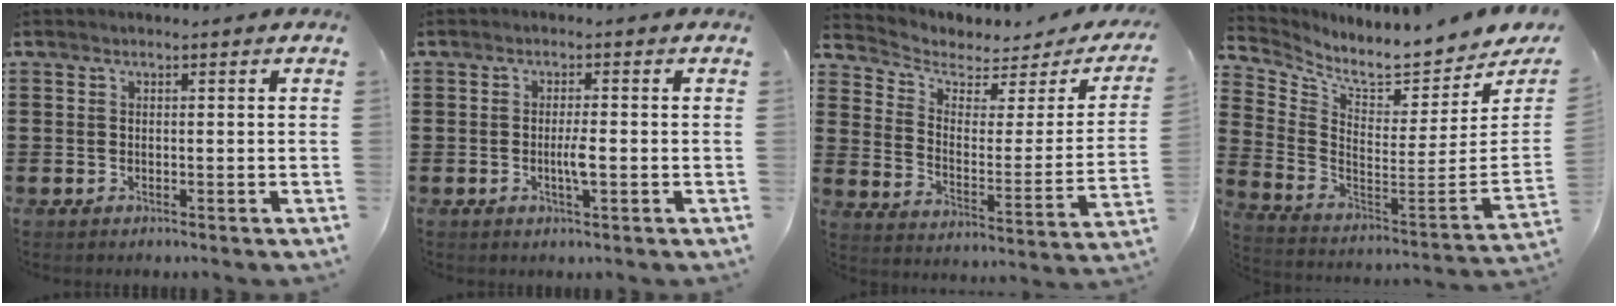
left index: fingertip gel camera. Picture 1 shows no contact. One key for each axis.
{"total": 2.8, "fx": -0.6, "fy": 0.3, "fz": 2.7, "tx": -0.049, "ty": 0.001, "tz": -0.011}
{"total": 3.6, "fx": 2.9, "fy": 1.8, "fz": 1.1, "tx": -0.046, "ty": -0.021, "tz": 0.044}
{"total": 6.1, "fx": 5.8, "fy": -0.1, "fz": 1.9, "tx": -0.065, "ty": -0.076, "tz": 0.093}